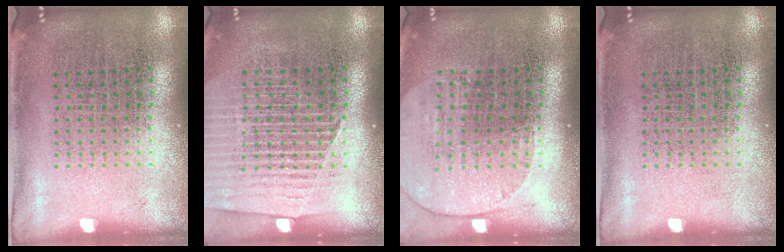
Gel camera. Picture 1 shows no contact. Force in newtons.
{"total": 1.4, "press": 1.3, "slide": 0.5}
{"total": 1.7, "press": 1.5, "slide": 0.7}
{"total": 0.0}